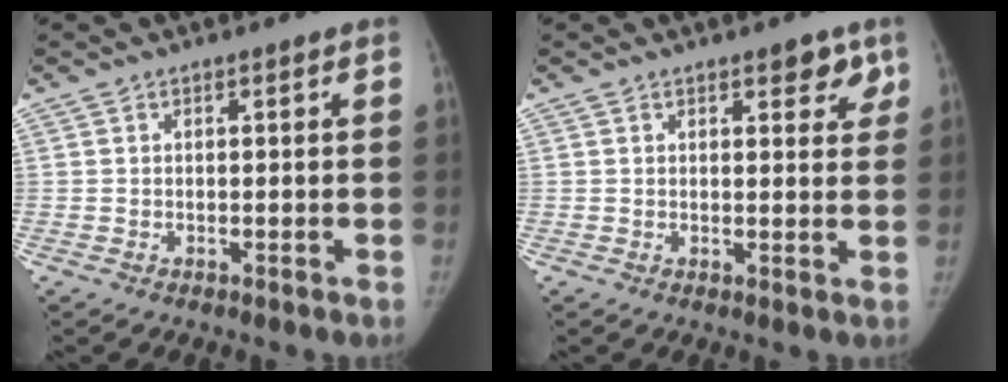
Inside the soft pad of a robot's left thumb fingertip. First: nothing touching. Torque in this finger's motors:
{"motor_torque": [0.40, 0.09, 0.33, -0.27, 0.07]}